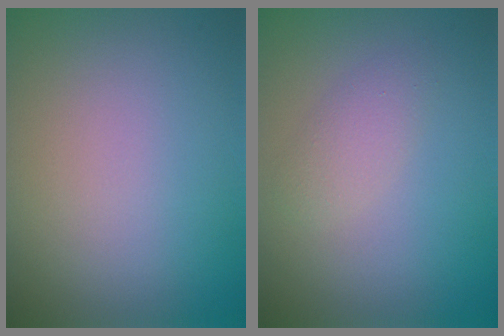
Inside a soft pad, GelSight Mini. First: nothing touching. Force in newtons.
{"total": 1.9, "press": 1.9, "slide": 0.1}